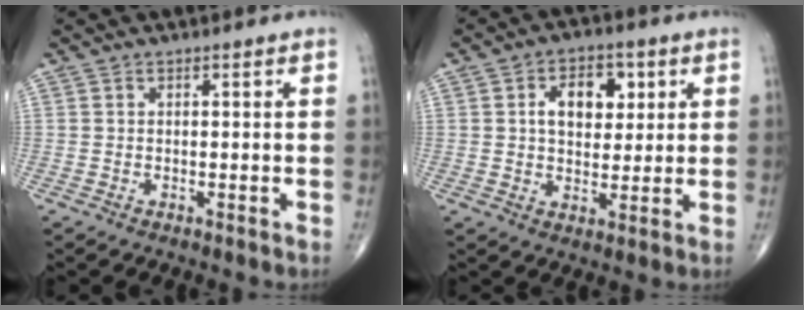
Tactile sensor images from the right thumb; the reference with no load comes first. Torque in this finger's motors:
{"motor_torque": [0.06, 0.04, 0.75, 0.09, 0.00]}